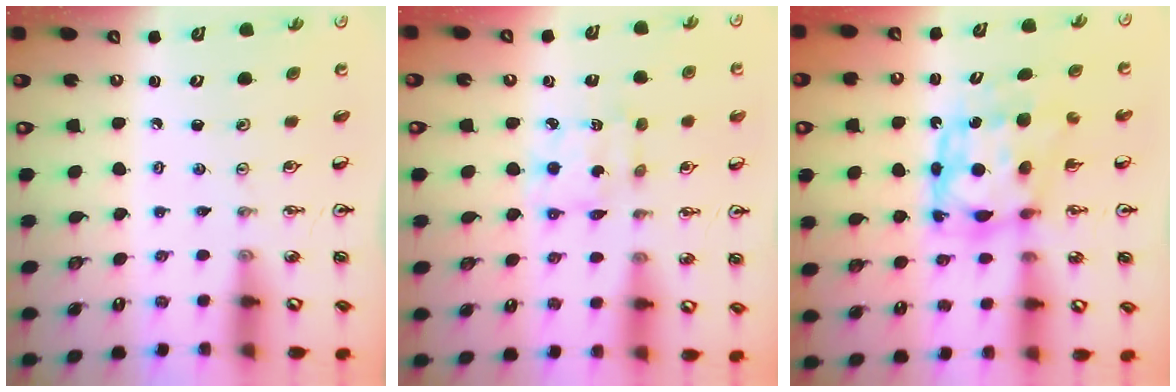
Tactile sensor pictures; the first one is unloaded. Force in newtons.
{"total": 2.9, "press": 2.9, "slide": 0.2}
{"total": 9.0, "press": 9.0, "slide": 0.4}